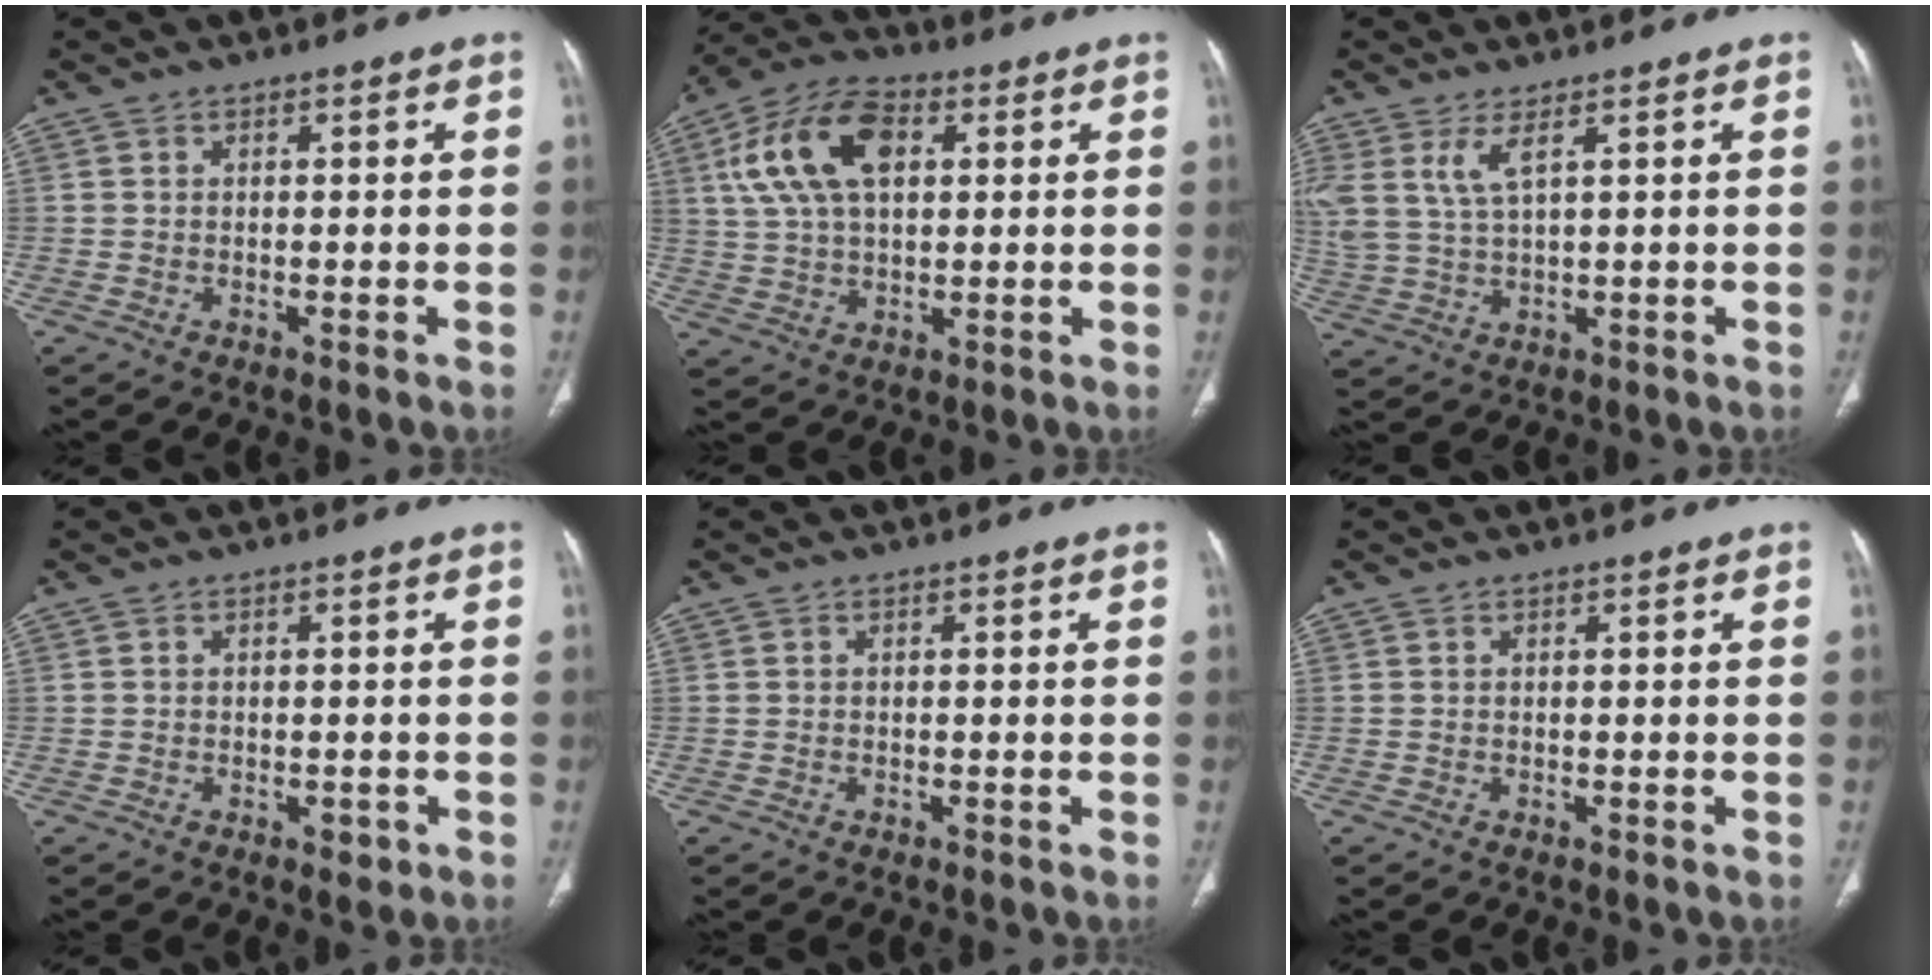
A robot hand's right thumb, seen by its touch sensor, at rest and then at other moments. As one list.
[{"total": 15.0, "force": [4.3, 8.6, 11.4], "torque": [-0.217, 0.013, 0.077]}, {"total": 6.6, "force": [3.3, 2.2, 5.3], "torque": [-0.132, -0.013, 0.079]}, {"total": 1.6, "force": [-0.5, 1.0, 1.2], "torque": [-0.014, 0.002, -0.003]}, {"total": 0.0}, {"total": 0.0}]